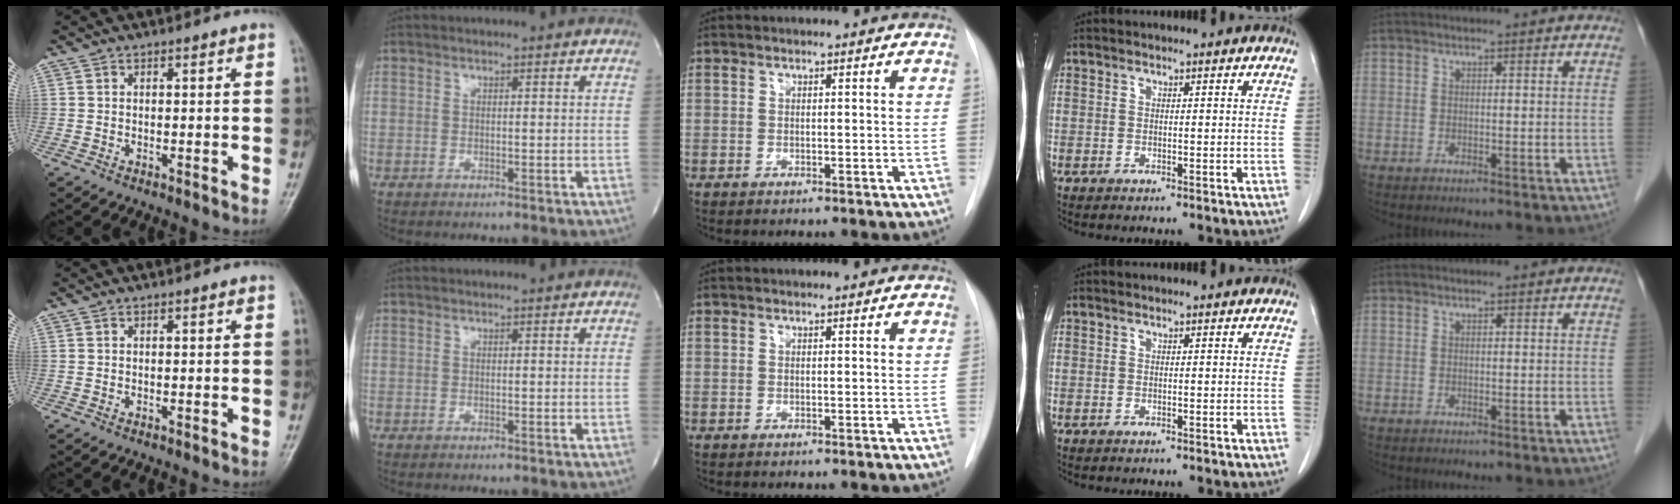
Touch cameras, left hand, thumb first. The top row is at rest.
{}